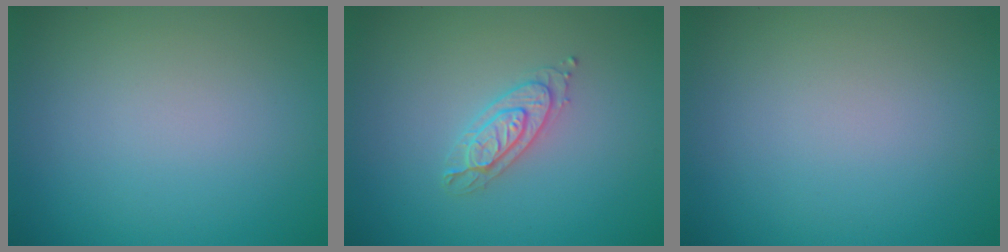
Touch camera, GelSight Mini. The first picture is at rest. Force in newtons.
{"total": 2.2, "press": 2.2, "slide": 0.3}
{"total": 0.0}